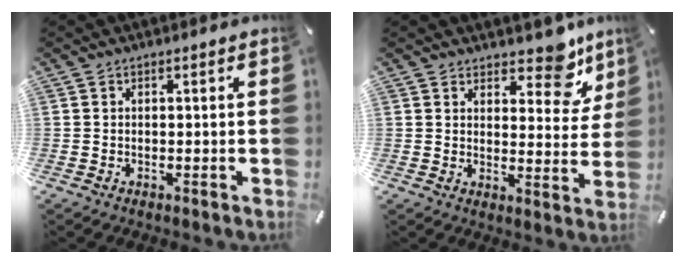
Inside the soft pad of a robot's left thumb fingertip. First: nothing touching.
{"total": 10.3, "force": [7.7, 5.0, 4.6], "torque": [-0.036, -0.062, 0.131]}